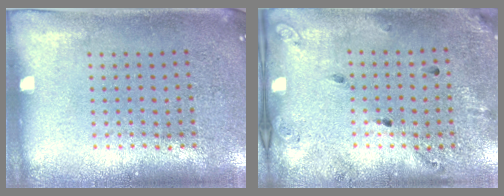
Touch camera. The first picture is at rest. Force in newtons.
{"total": 1.8, "press": 1.2, "slide": 1.4}